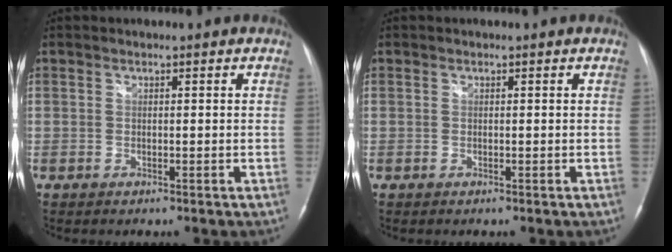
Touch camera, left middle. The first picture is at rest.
{"total": 0.0}